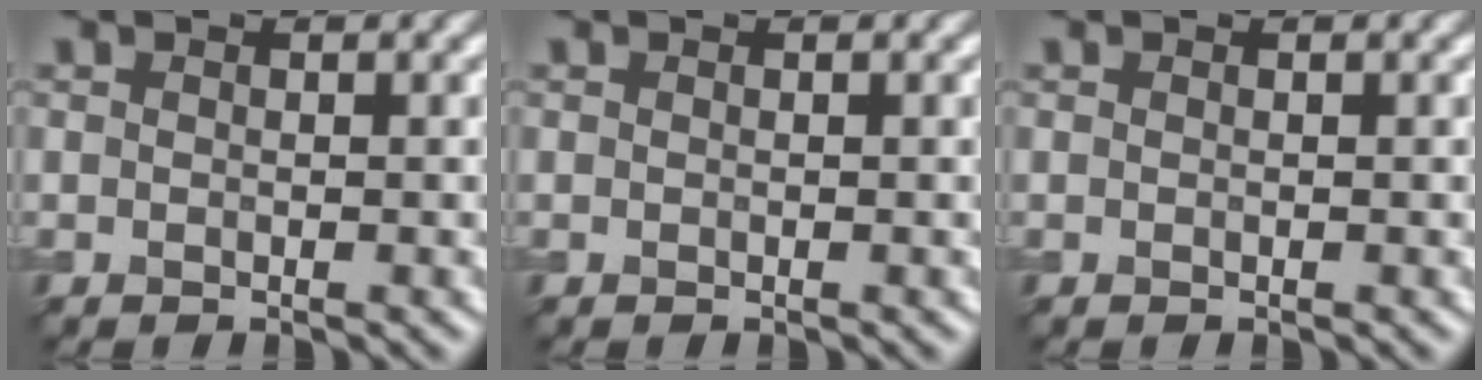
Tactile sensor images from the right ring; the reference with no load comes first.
{"total": 0.0}
{"total": 0.0}